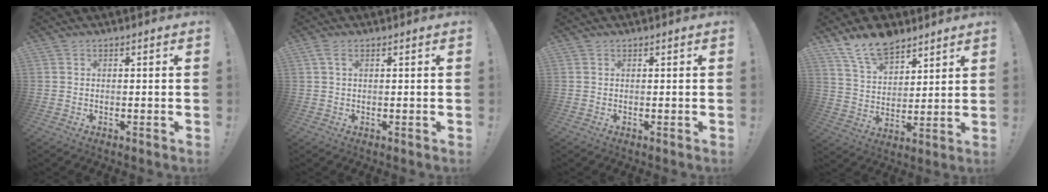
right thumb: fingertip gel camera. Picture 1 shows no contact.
{"total": 2.3, "force": [1.0, 0.8, 1.9], "torque": [-0.042, 0.005, 0.018]}
{"total": 0.0}
{"total": 12.4, "force": [9.9, 5.7, 4.7], "torque": [-0.095, -0.064, 0.189]}